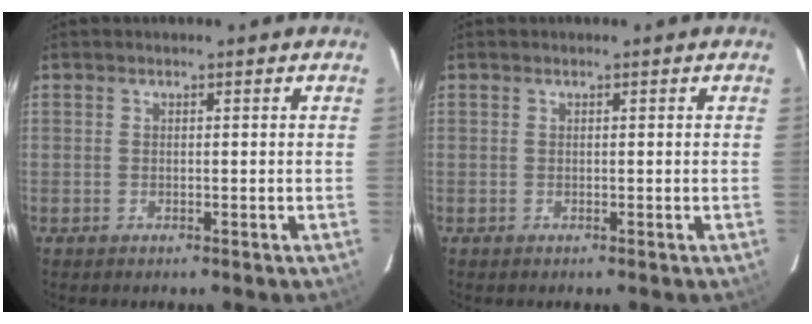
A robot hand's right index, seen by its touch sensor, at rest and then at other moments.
{"total": 0.0}